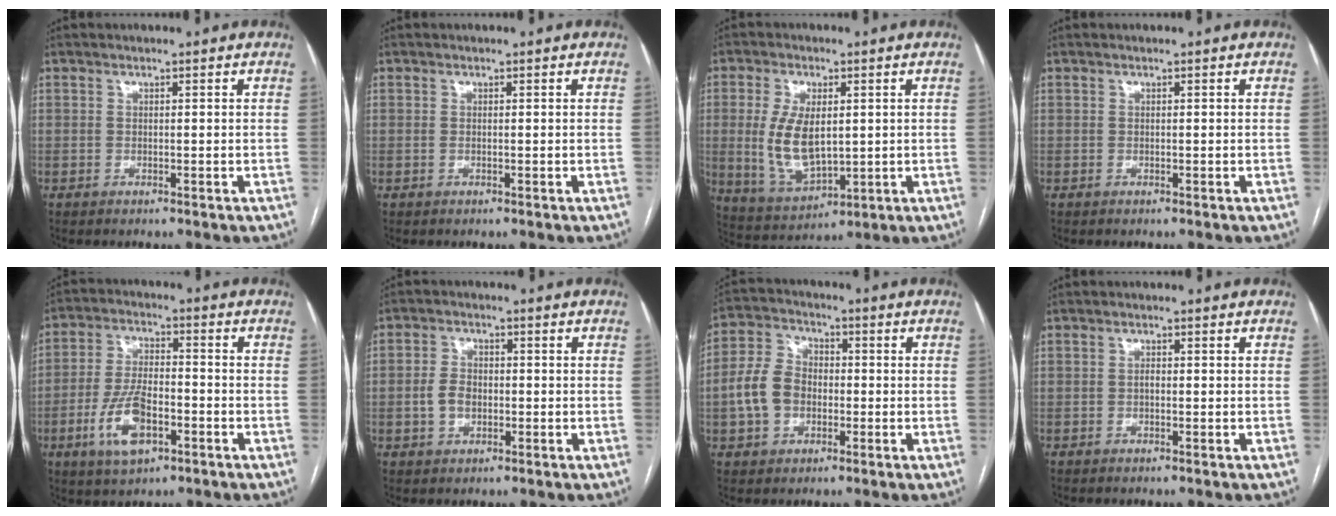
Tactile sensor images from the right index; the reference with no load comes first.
{"total": 0.0}
{"total": 10.7, "force": [0.8, 4.9, 9.4], "torque": [-0.201, -0.003, 0.028]}
{"total": 0.0}
{"total": 9.8, "force": [-3.7, 3.9, 8.1], "torque": [-0.179, 0.001, -0.065]}
{"total": 4.0, "force": [-0.7, 2.9, 2.7], "torque": [-0.057, 0.009, -0.011]}
{"total": 8.3, "force": [-1.5, 6.2, 5.2], "torque": [-0.129, 0.028, -0.030]}
{"total": 0.7, "force": [-0.2, 0.3, 0.6], "torque": [-0.010, 0.002, -0.004]}